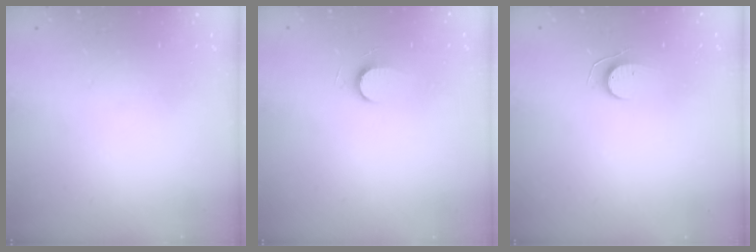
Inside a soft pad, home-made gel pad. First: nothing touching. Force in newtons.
{"total": 5.9, "press": 5.9, "slide": 0.6}
{"total": 5.6, "press": 5.6, "slide": 0.6}